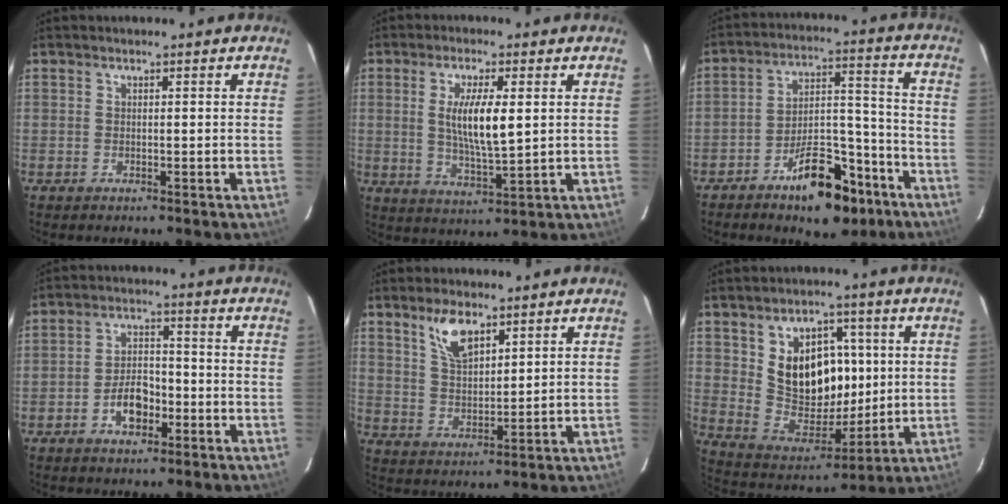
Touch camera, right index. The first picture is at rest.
{"total": 8.8, "force": [1.5, 2.1, 8.4], "torque": [-0.155, -0.006, 0.030]}
{"total": 14.3, "force": [-9.3, 6.3, 8.8], "torque": [-0.143, 0.028, -0.137]}
{"total": 7.6, "force": [-3.3, 3.9, 5.6], "torque": [-0.111, 0.012, -0.051]}
{"total": 7.6, "force": [4.7, 3.3, 4.9], "torque": [-0.089, 0.006, 0.095]}
{"total": 14.8, "force": [3.4, 10.8, 9.4], "torque": [-0.178, 0.010, 0.083]}